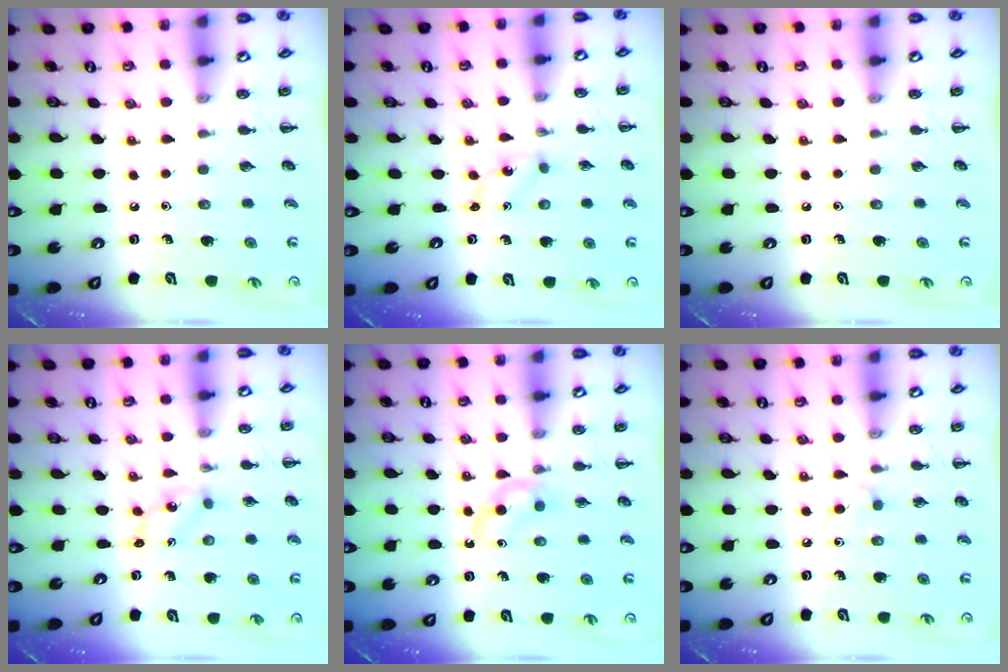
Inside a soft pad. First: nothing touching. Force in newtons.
{"total": 0.6, "press": 0.5, "slide": 0.2}
{"total": 0.0}
{"total": 1.3, "press": 1.2, "slide": 0.5}
{"total": 3.6, "press": 3.3, "slide": 1.6}
{"total": 3.9, "press": 3.7, "slide": 1.3}